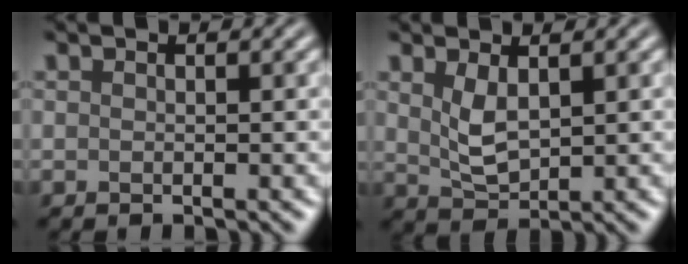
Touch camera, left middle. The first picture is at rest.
{"total": 2.8, "force": [1.1, 1.3, 2.2], "torque": [-0.052, -0.005, 0.028]}